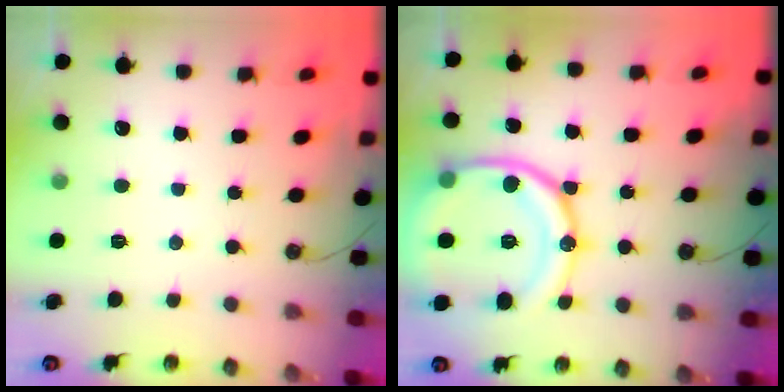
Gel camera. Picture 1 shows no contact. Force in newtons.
{"total": 22.3, "press": 22.2, "slide": 2.5}